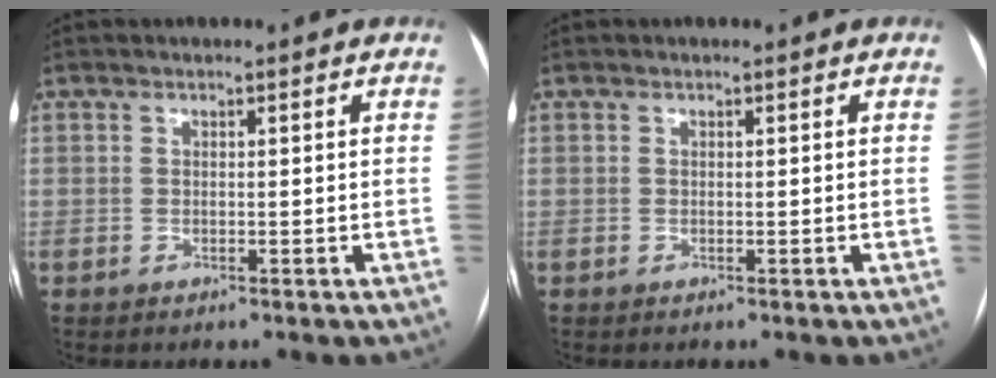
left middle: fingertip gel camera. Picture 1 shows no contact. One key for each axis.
{"total": 0.0}